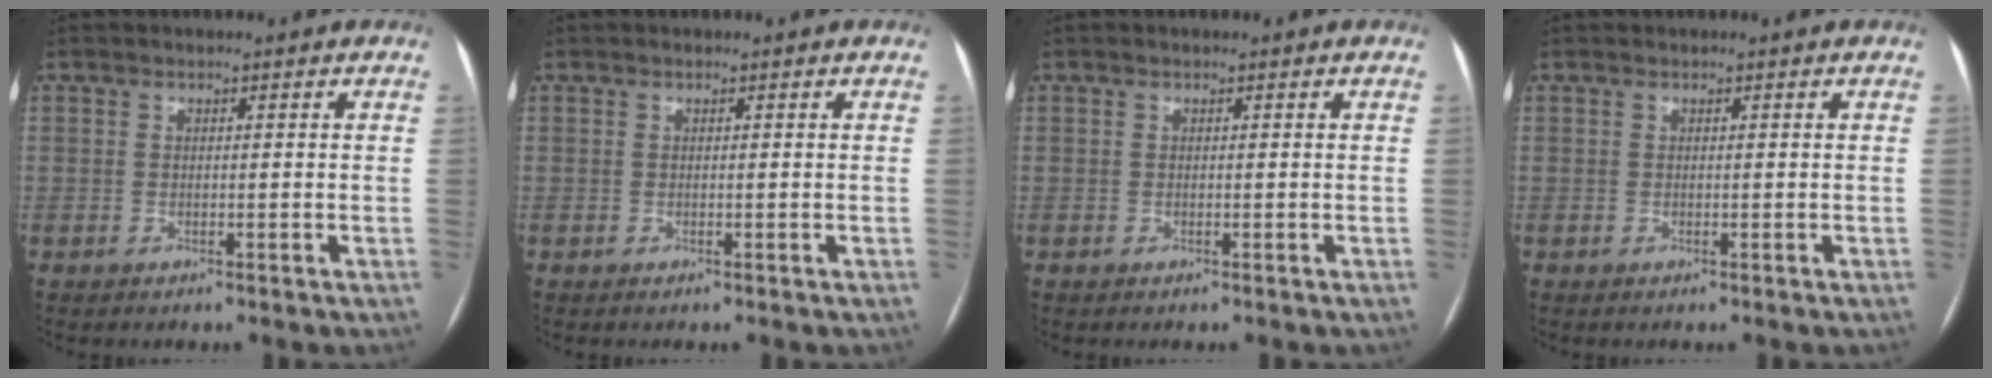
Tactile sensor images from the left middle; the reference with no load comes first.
{"total": 0.0}
{"total": 0.0}
{"total": 0.0}